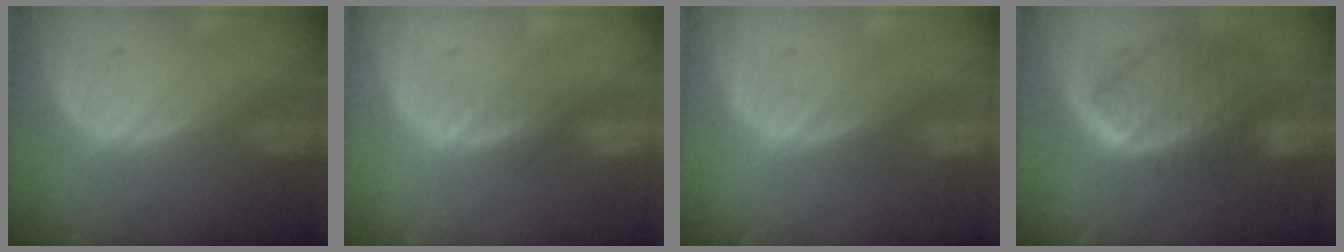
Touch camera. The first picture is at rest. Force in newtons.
{"total": 1.4, "press": 1.3, "slide": 0.2}
{"total": 0.0}
{"total": 10.0, "press": 8.5, "slide": 5.2}